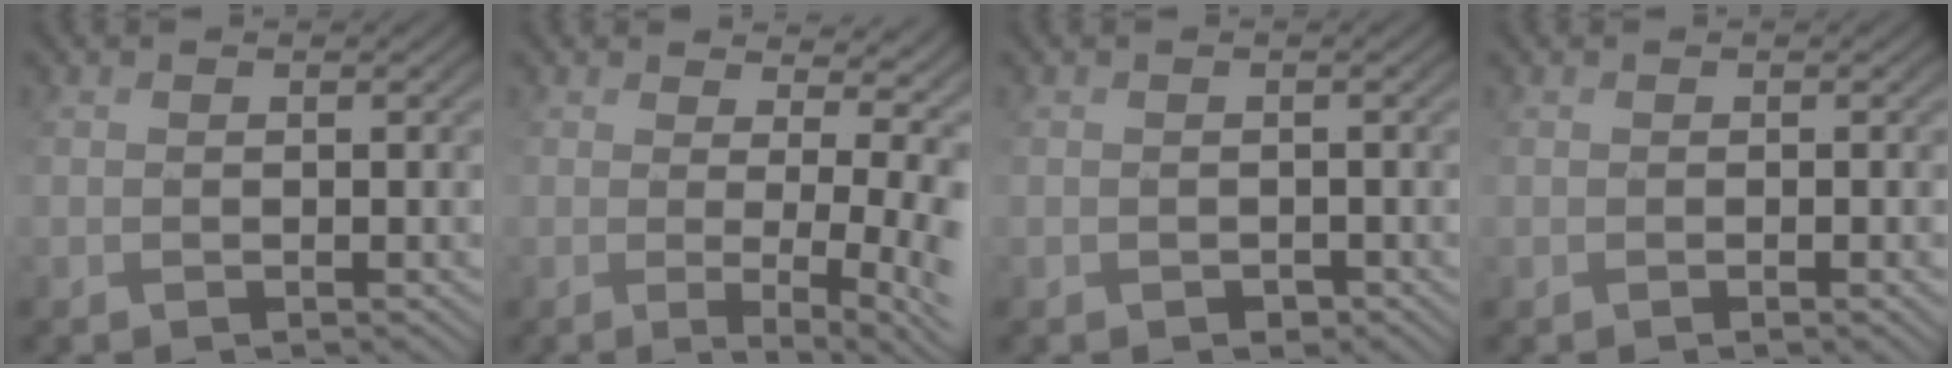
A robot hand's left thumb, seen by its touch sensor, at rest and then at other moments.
{"total": 11.4, "force": [0.5, 5.1, 10.2], "torque": [-0.131, 0.000, 0.024]}
{"total": 1.3, "force": [-0.8, 1.0, 0.0], "torque": [0.006, 0.004, -0.015]}
{"total": 1.8, "force": [-0.6, 0.6, 1.6], "torque": [-0.026, -0.002, 0.004]}